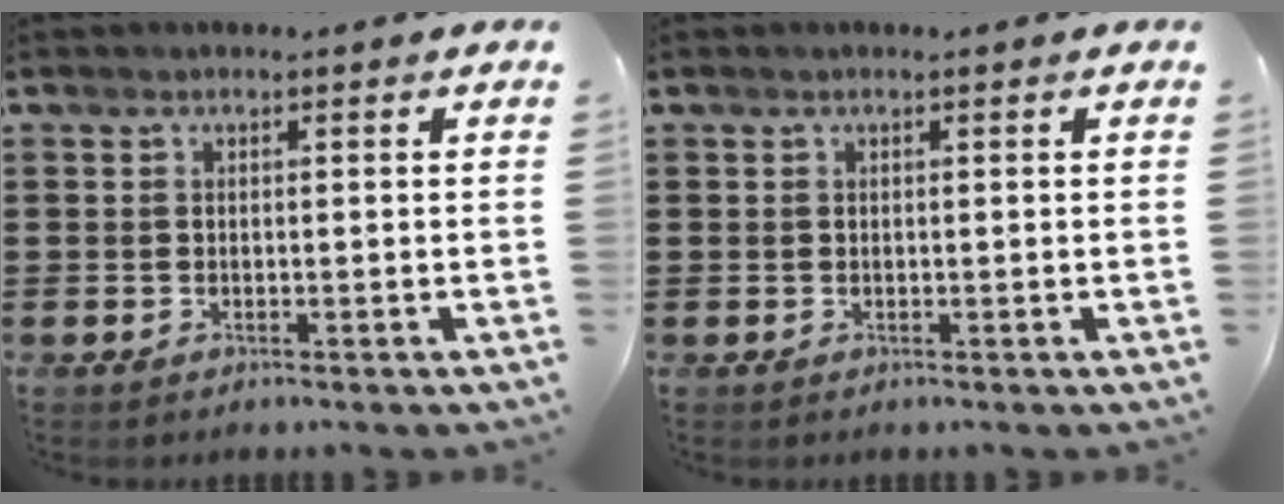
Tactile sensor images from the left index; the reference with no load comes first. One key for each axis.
{"total": 0.0}